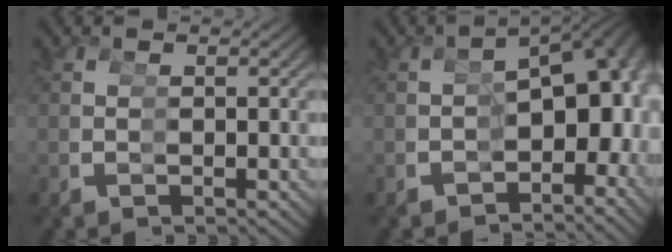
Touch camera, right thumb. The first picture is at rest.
{"total": 9.7, "force": [-0.9, 6.1, 7.4], "torque": [-0.096, -0.015, -0.007]}